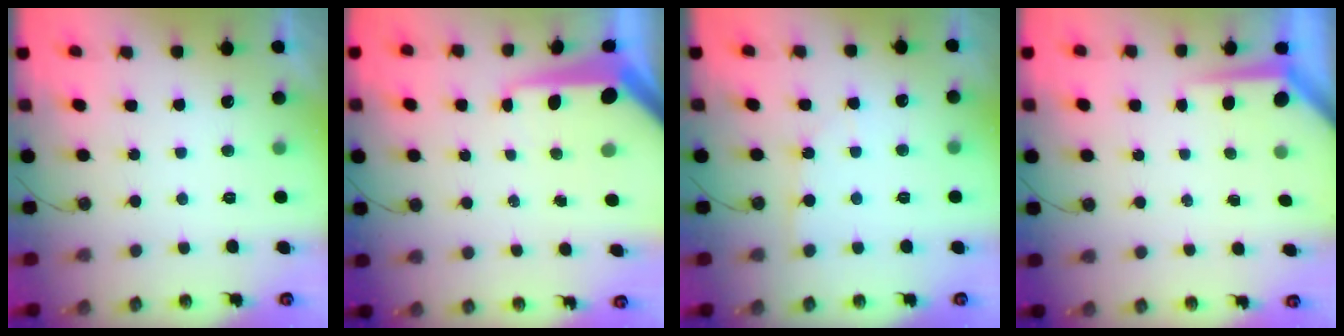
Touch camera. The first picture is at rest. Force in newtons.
{"total": 13.3, "press": 13.3, "slide": 1.2}
{"total": 4.0, "press": 4.0, "slide": 0.5}
{"total": 3.9, "press": 3.9, "slide": 0.3}